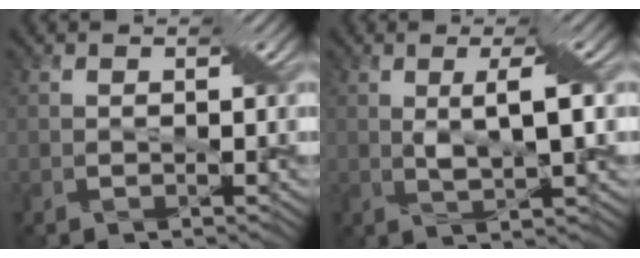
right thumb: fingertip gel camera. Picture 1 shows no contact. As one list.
[{"total": 3.7, "force": [1.3, 0.1, 3.5], "torque": [-0.063, 0.005, 0.025]}]